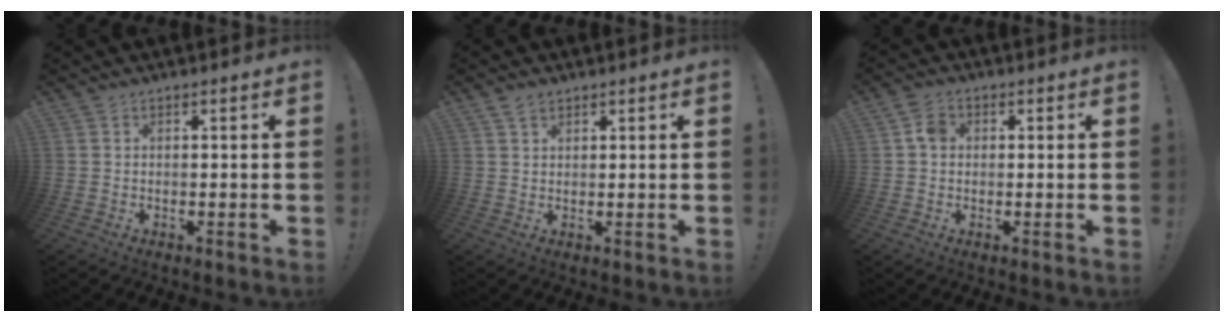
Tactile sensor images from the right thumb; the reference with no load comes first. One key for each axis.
{"total": 2.4, "fx": 1.8, "fy": 1.3, "fz": 1.0, "tx": -0.012, "ty": -0.006, "tz": 0.032}
{"total": 4.2, "fx": 0.6, "fy": 3.2, "fz": 2.6, "tx": -0.036, "ty": 0.007, "tz": 0.010}